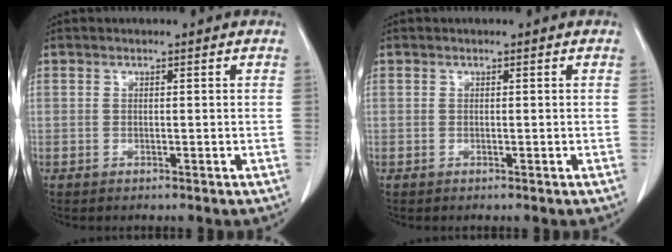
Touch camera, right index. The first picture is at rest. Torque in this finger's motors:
{"motor_torque": [-0.01, 0.01, 0.00, 0.00]}